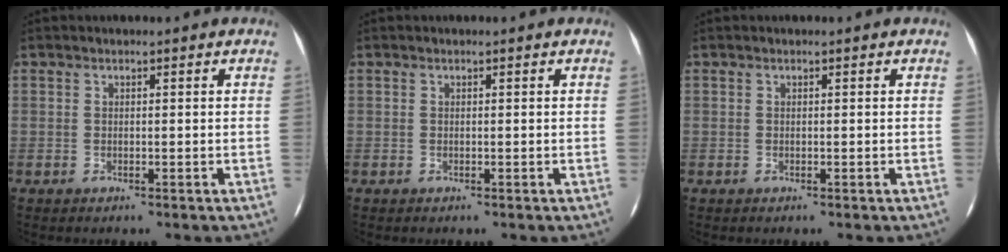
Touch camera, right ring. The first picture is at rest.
{"total": 0.0}
{"total": 0.0}